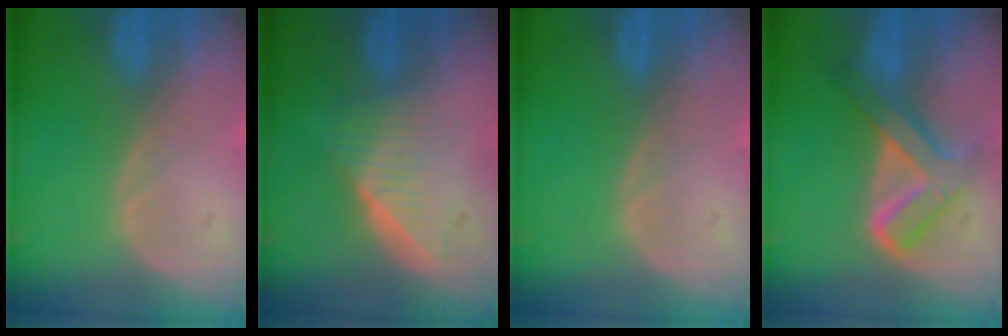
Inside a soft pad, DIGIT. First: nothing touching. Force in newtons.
{"total": 6.5, "press": 5.9, "slide": 2.9}
{"total": 0.0}
{"total": 7.2, "press": 7.2, "slide": 0.3}